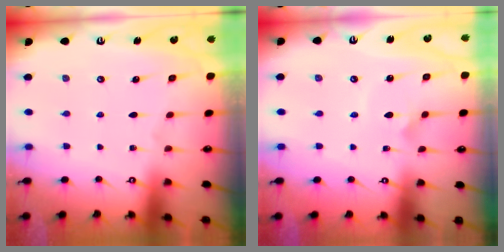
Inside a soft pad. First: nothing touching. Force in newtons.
{"total": 2.1, "press": 2.0, "slide": 0.3}